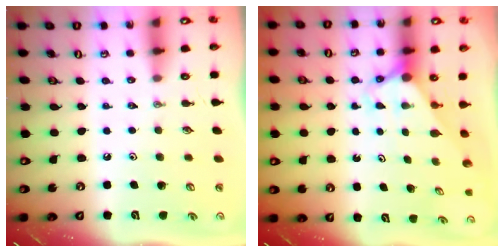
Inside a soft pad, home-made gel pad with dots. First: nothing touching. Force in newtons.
{"total": 2.9, "press": 2.9, "slide": 0.1}